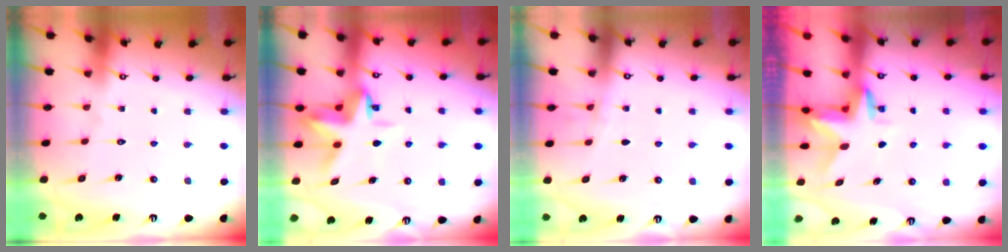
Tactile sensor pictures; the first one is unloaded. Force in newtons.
{"total": 6.7, "press": 6.6, "slide": 1.1}
{"total": 2.7, "press": 2.6, "slide": 0.7}
{"total": 3.1, "press": 3.1, "slide": 0.2}